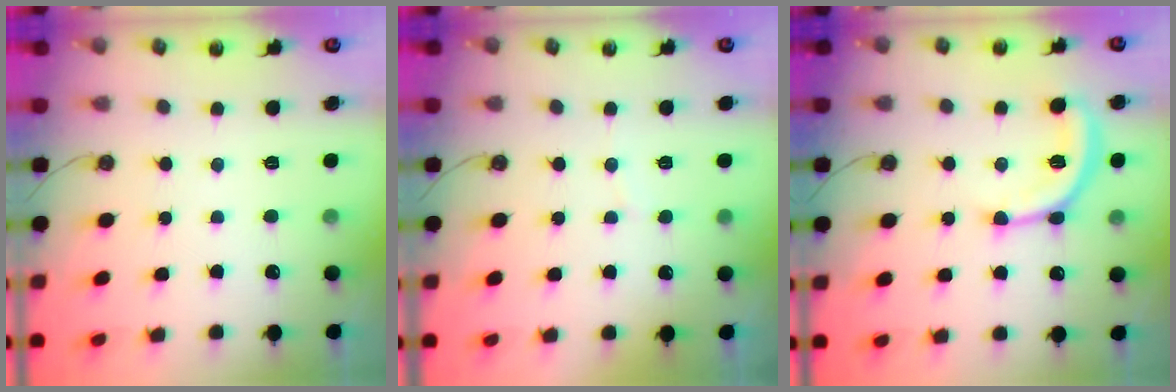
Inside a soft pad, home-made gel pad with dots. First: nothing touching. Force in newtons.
{"total": 2.1, "press": 2.1, "slide": 0.2}
{"total": 13.0, "press": 13.0, "slide": 0.5}